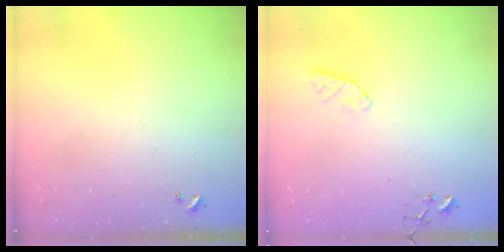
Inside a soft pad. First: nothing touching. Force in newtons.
{"total": 6.2, "press": 6.2, "slide": 0.9}